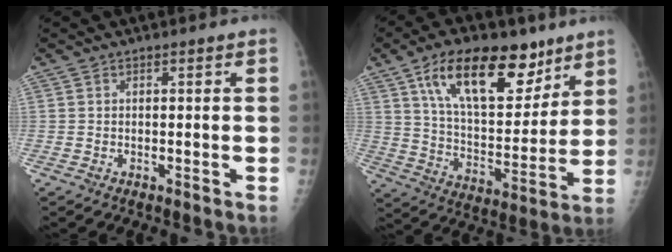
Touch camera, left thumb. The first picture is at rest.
{"total": 21.0, "force": [12.1, 10.0, 13.9], "torque": [-0.183, -0.052, 0.209]}